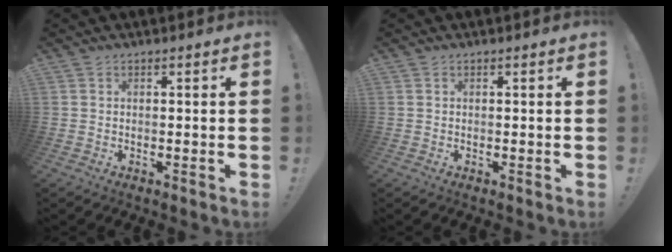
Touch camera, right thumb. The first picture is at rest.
{"total": 0.0}